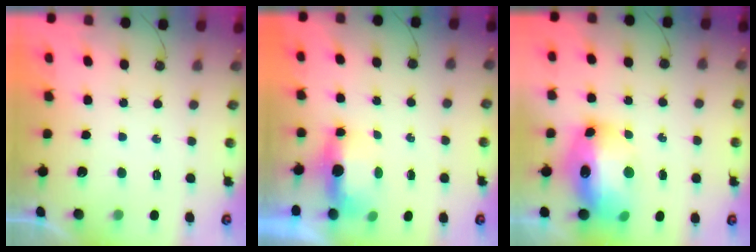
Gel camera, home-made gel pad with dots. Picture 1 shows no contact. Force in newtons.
{"total": 10.5, "press": 6.1, "slide": 8.5}
{"total": 16.3, "press": 16.1, "slide": 1.9}